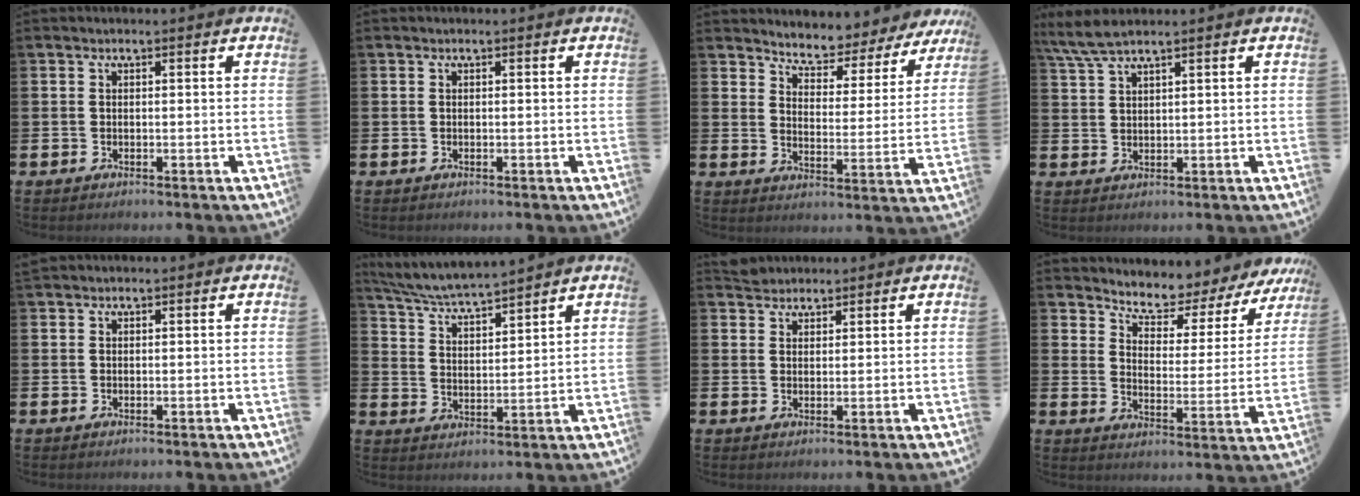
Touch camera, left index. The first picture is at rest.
{"total": 0.0}
{"total": 4.9, "force": [4.7, 1.3, 0.1], "torque": [-0.033, -0.041, 0.077]}
{"total": 4.2, "force": [3.6, 0.4, 2.1], "torque": [-0.049, -0.005, 0.066]}
{"total": 0.8, "force": [0.7, 0.3, 0.0], "torque": [0.015, -0.003, 0.010]}
{"total": 5.6, "force": [5.5, -0.1, 1.1], "torque": [-0.047, -0.039, 0.095]}
{"total": 2.6, "force": [2.4, 0.7, -0.3], "torque": [0.015, -0.007, 0.044]}
{"total": 6.3, "force": [6.1, 1.4, 0.8], "torque": [-0.053, -0.050, 0.102]}